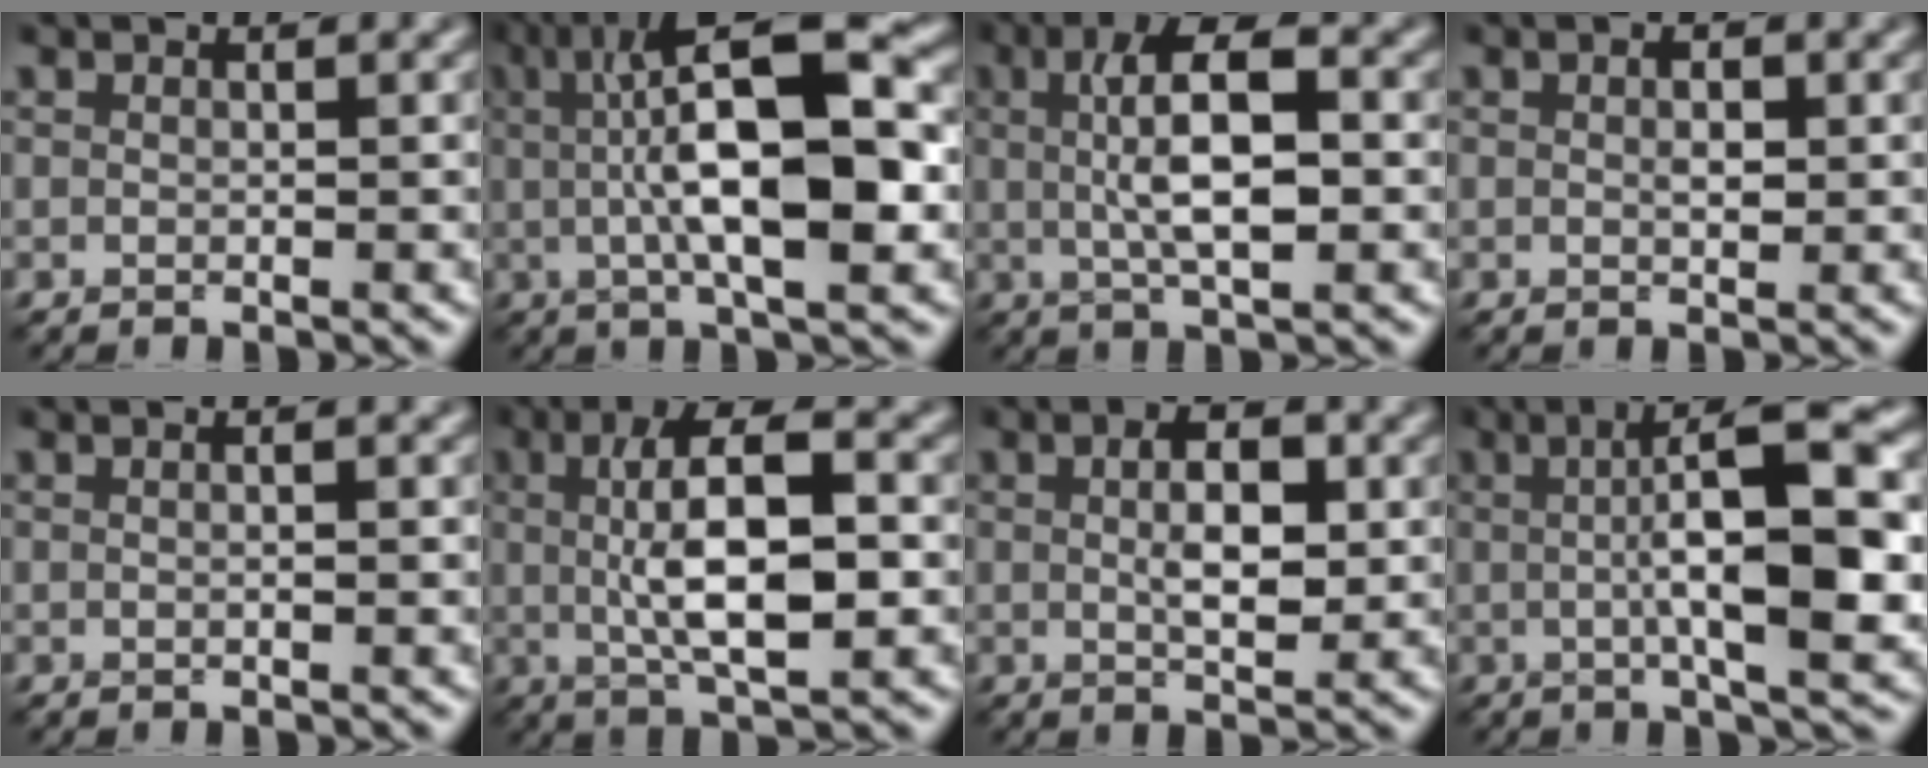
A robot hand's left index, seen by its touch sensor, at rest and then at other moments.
{"total": 12.3, "force": [1.1, 3.6, 11.7], "torque": [-0.175, 0.021, 0.011]}
{"total": 7.3, "force": [0.8, 2.3, 6.8], "torque": [-0.114, 0.011, 0.008]}
{"total": 1.4, "force": [0.2, 0.6, 1.2], "torque": [-0.022, 0.001, 0.002]}
{"total": 1.2, "force": [0.2, 0.4, 1.1], "torque": [-0.006, -0.009, -0.002]}
{"total": 9.1, "force": [0.6, 2.9, 8.6], "torque": [-0.137, 0.011, 0.005]}
{"total": 4.3, "force": [0.4, 1.9, 3.8], "torque": [-0.069, 0.001, 0.006]}
{"total": 10.9, "force": [0.6, 2.5, 10.6], "torque": [-0.142, 0.010, 0.005]}